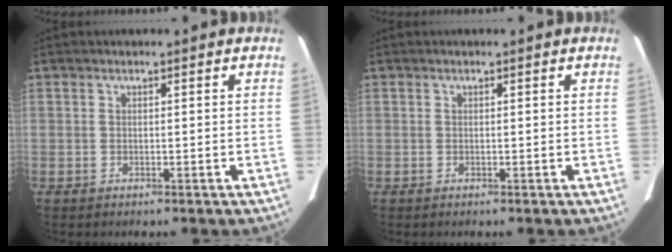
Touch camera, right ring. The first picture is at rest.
{"total": 0.0}